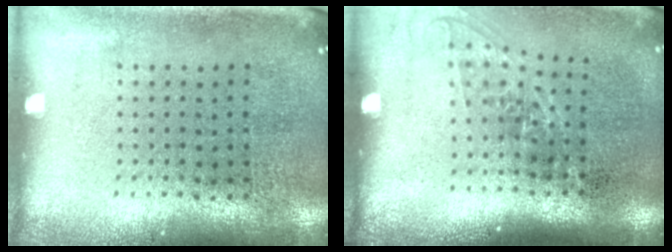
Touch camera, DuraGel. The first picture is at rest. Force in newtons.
{"total": 1.2, "press": 1.0, "slide": 0.7}